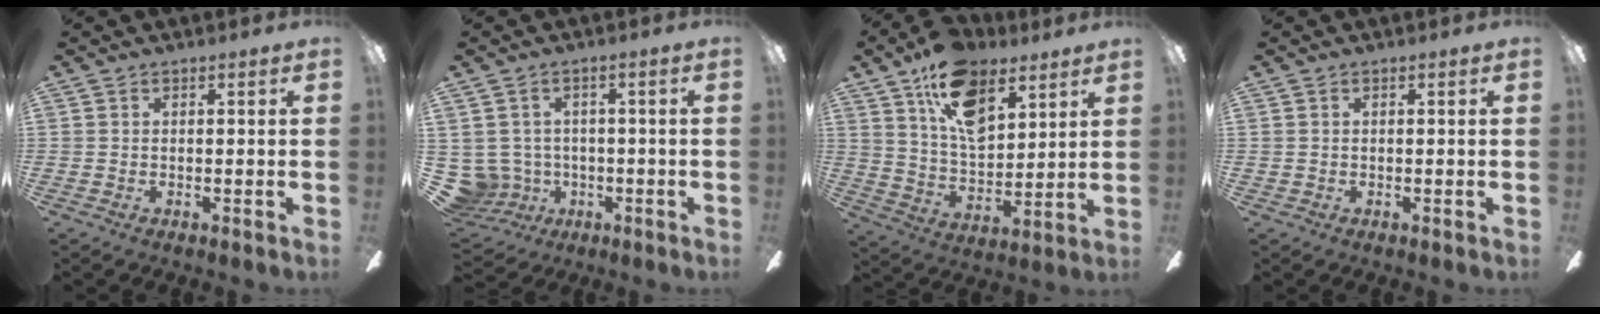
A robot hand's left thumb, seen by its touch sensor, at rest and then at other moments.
{"total": 6.9, "force": [-0.4, 6.7, 1.5], "torque": [-0.087, -0.004, -0.004]}
{"total": 17.2, "force": [9.7, 9.8, 10.4], "torque": [-0.171, -0.031, 0.175]}
{"total": 0.5, "force": [0.0, 0.5, 0.1], "torque": [-0.001, 0.004, -0.002]}